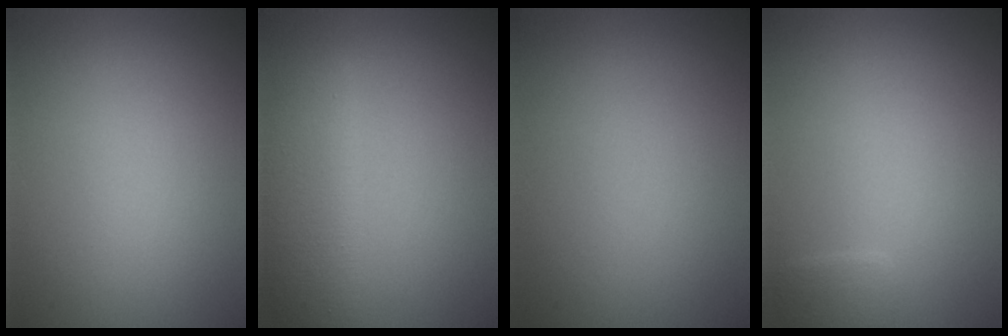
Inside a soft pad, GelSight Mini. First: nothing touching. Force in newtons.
{"total": 4.2, "press": 4.1, "slide": 0.2}
{"total": 0.0}
{"total": 1.2, "press": 1.2, "slide": 0.1}